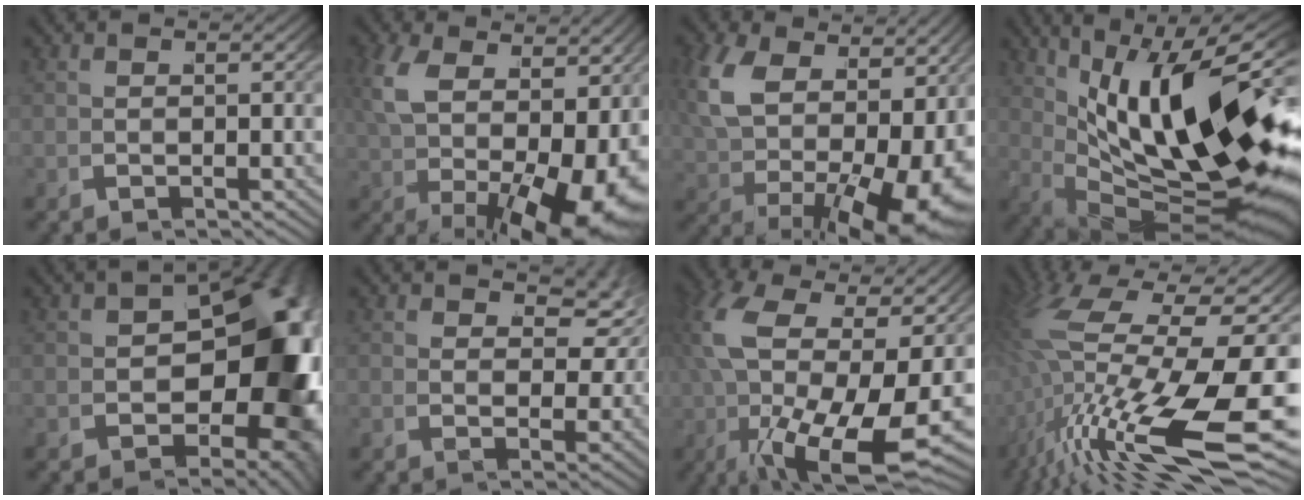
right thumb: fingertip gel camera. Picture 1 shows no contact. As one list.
[{"total": 11.0, "force": [0.1, 6.1, 9.2], "torque": [-0.169, -0.029, 0.026]}, {"total": 12.6, "force": [0.3, 8.0, 9.7], "torque": [-0.202, -0.039, 0.031]}, {"total": 23.2, "force": [-1.2, 11.8, 20.0], "torque": [-0.312, -0.029, 0.011]}, {"total": 22.0, "force": [-2.2, 14.8, 16.0], "torque": [-0.233, -0.088, 0.002]}, {"total": 3.3, "force": [1.4, 1.8, 2.3], "torque": [-0.023, -0.011, 0.035]}, {"total": 13.3, "force": [-1.1, 6.8, 11.4], "torque": [-0.228, -0.028, 0.003]}, {"total": 14.6, "force": [0.7, 6.1, 13.2], "torque": [-0.256, -0.022, 0.036]}]